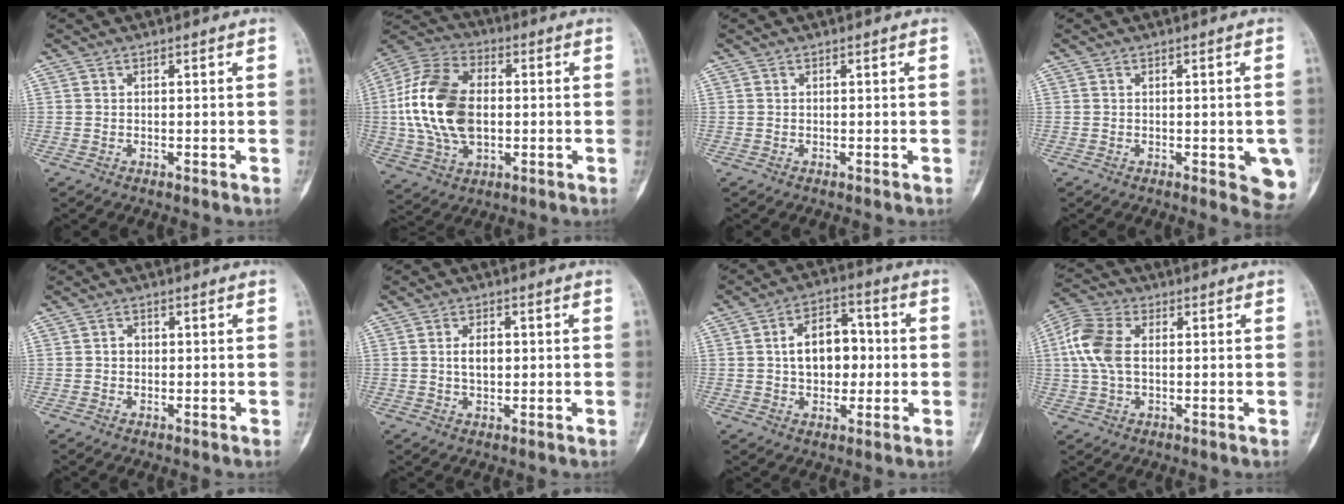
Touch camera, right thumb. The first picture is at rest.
{"total": 18.7, "force": [0.0, 12.0, 14.4], "torque": [-0.277, 0.015, 0.002]}
{"total": 0.0}
{"total": 6.6, "force": [-1.6, 2.5, 5.9], "torque": [-0.040, -0.008, -0.018]}
{"total": 1.4, "force": [0.0, 1.3, 0.7], "torque": [-0.004, 0.004, -0.002]}
{"total": 3.8, "force": [0.3, 2.3, 3.0], "torque": [-0.046, 0.001, 0.004]}
{"total": 10.8, "force": [0.4, 7.1, 8.1], "torque": [-0.095, 0.022, 0.002]}
{"total": 9.8, "force": [1.0, 6.2, 7.6], "torque": [-0.173, 0.020, 0.017]}